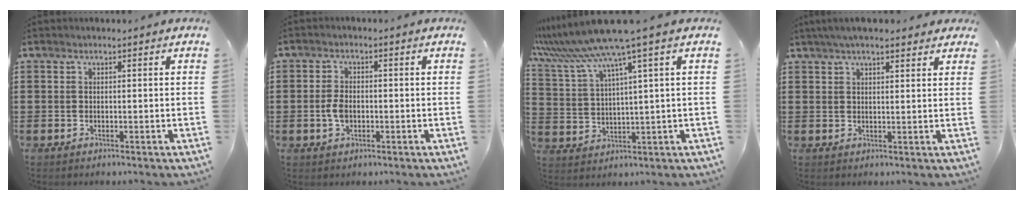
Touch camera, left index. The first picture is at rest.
{"total": 3.4, "force": [-0.5, 2.0, 2.7], "torque": [-0.065, -0.001, -0.012]}
{"total": 8.6, "force": [6.1, -0.6, 6.0], "torque": [-0.154, -0.042, 0.096]}
{"total": 4.3, "force": [3.5, 0.9, 2.4], "torque": [-0.054, 0.005, 0.063]}